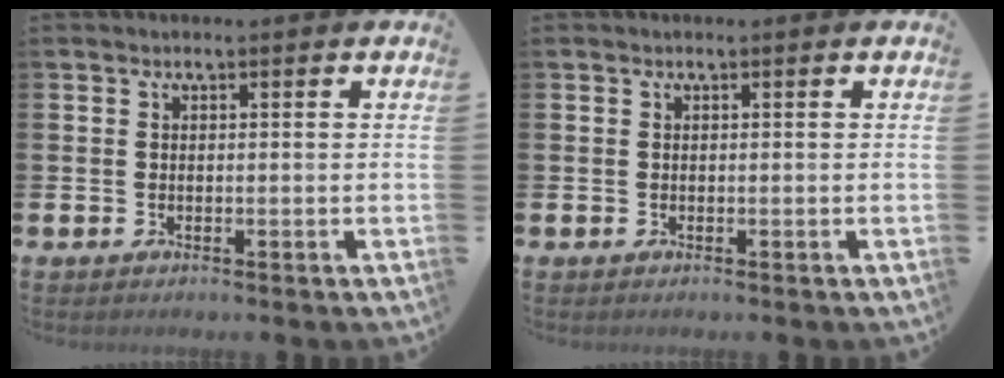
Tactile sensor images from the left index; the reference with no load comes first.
{"total": 0.0}